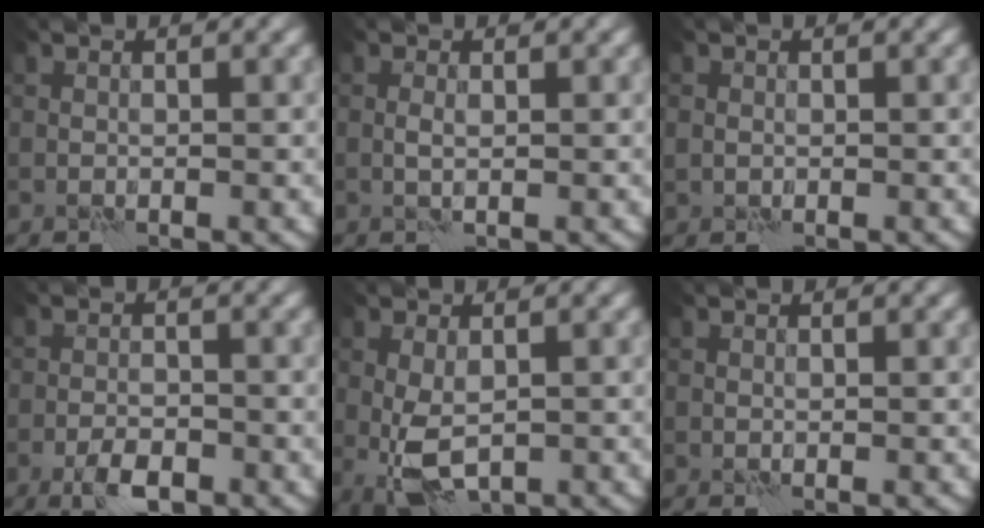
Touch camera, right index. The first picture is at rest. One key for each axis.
{"total": 0.7, "fx": 0.0, "fy": 0.1, "fz": 0.7, "tx": -0.017, "ty": 0.003, "tz": 0.002}
{"total": 0.9, "fx": 0.2, "fy": 0.8, "fz": 0.1, "tx": -0.003, "ty": 0.002, "tz": 0.006}
{"total": 3.0, "fx": -1.9, "fy": 1.1, "fz": 2.0, "tx": -0.035, "ty": 0.003, "tz": -0.038}
{"total": 4.4, "fx": -0.7, "fy": 2.3, "fz": 3.7, "tx": -0.080, "ty": -0.011, "tz": -0.007}
{"total": 0.0}